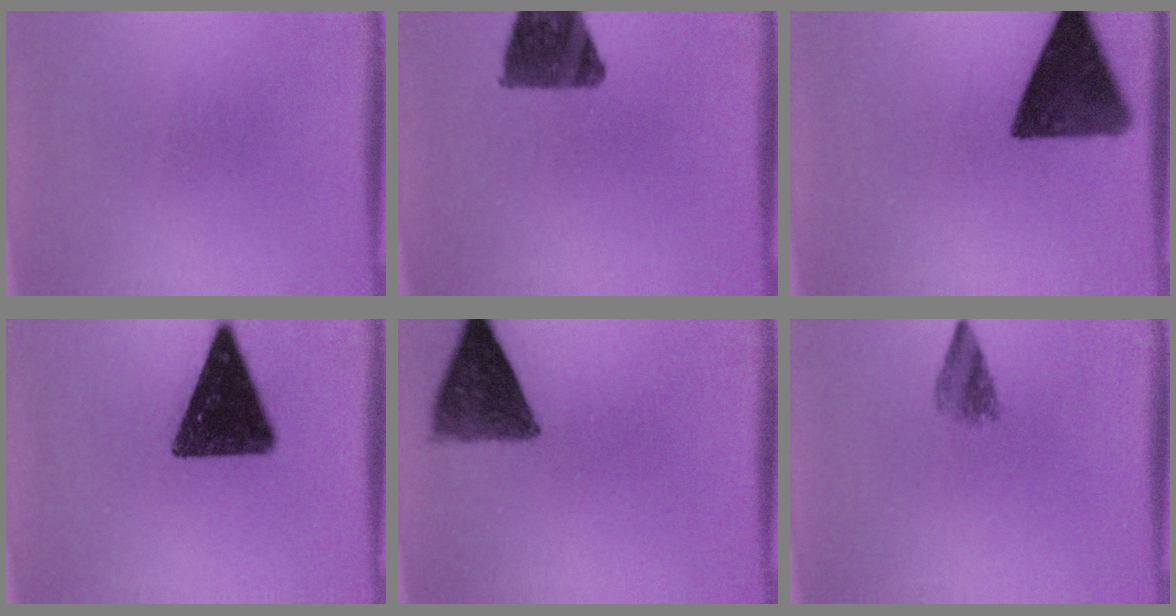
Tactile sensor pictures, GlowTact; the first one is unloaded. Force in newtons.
{"total": 10.8}
{"total": 12.8}
{"total": 14.3}
{"total": 9.3}
{"total": 2.6}